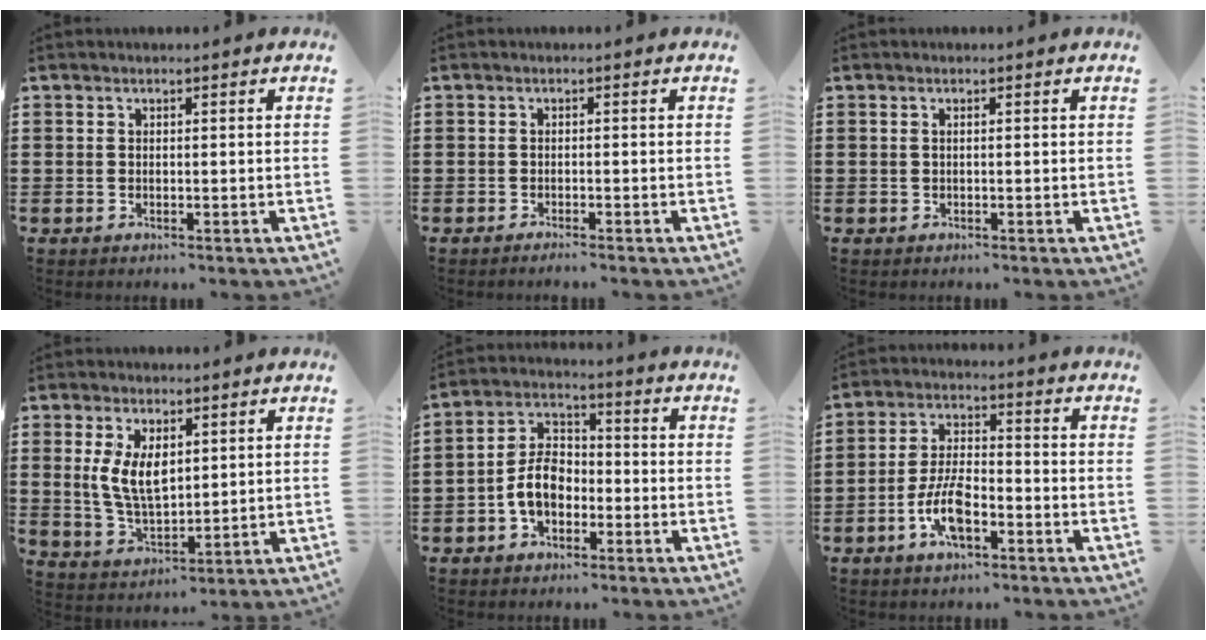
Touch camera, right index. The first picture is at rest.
{"total": 0.8, "force": [-0.8, -0.2, 0.1], "torque": [-0.004, -0.002, -0.015]}
{"total": 0.0}
{"total": 7.2, "force": [1.8, 3.8, 5.8], "torque": [-0.125, 0.007, 0.031]}
{"total": 6.5, "force": [-2.2, 4.3, 4.4], "torque": [-0.106, 0.009, -0.048]}
{"total": 7.7, "force": [-3.4, 3.1, 6.1], "torque": [-0.140, -0.003, -0.068]}